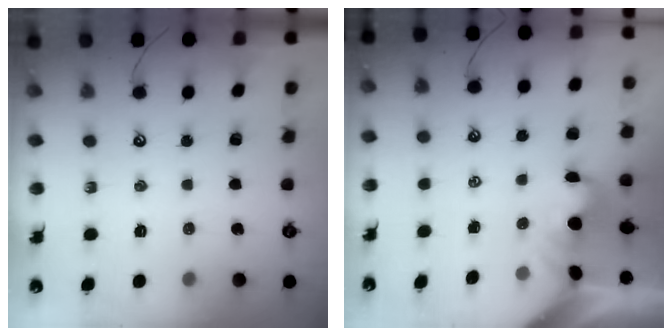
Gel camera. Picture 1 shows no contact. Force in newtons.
{"total": 1.1, "press": 1.1, "slide": 0.2}